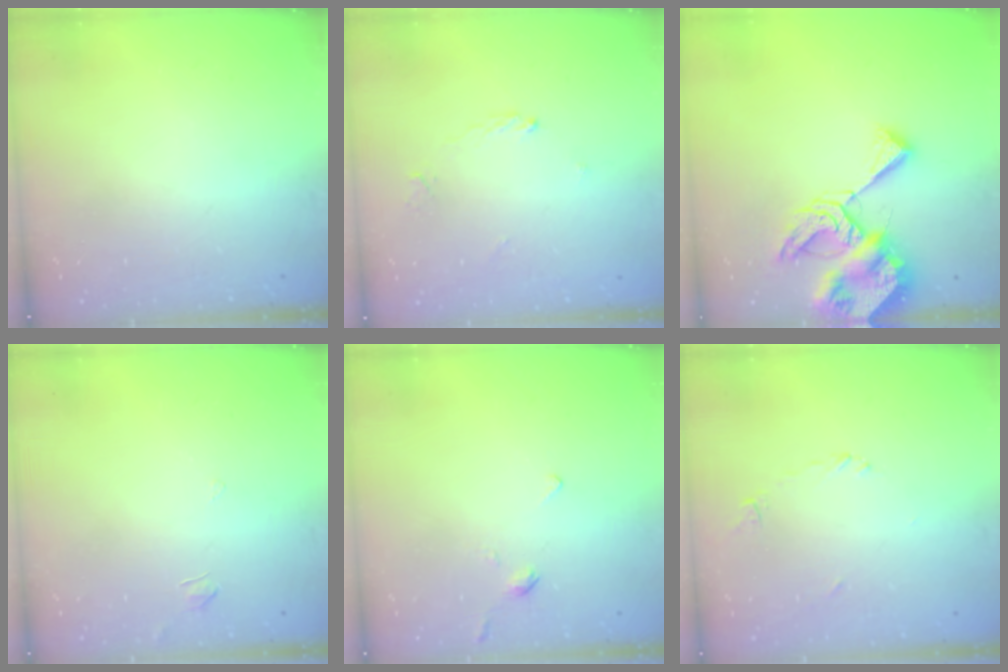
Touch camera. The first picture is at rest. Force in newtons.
{"total": 2.0, "press": 2.0, "slide": 0.2}
{"total": 11.4, "press": 11.3, "slide": 1.4}
{"total": 4.2, "press": 4.2, "slide": 0.4}
{"total": 2.4, "press": 2.3, "slide": 0.6}
{"total": 4.1, "press": 4.1, "slide": 0.1}